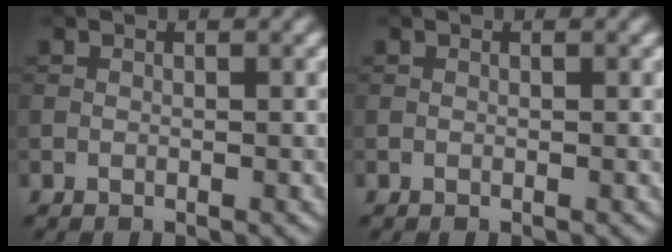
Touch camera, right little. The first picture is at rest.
{"total": 0.0}